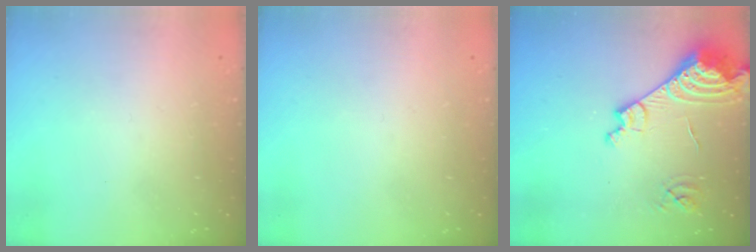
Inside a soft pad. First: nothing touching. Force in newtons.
{"total": 0.0}
{"total": 16.2, "press": 16.1, "slide": 1.7}